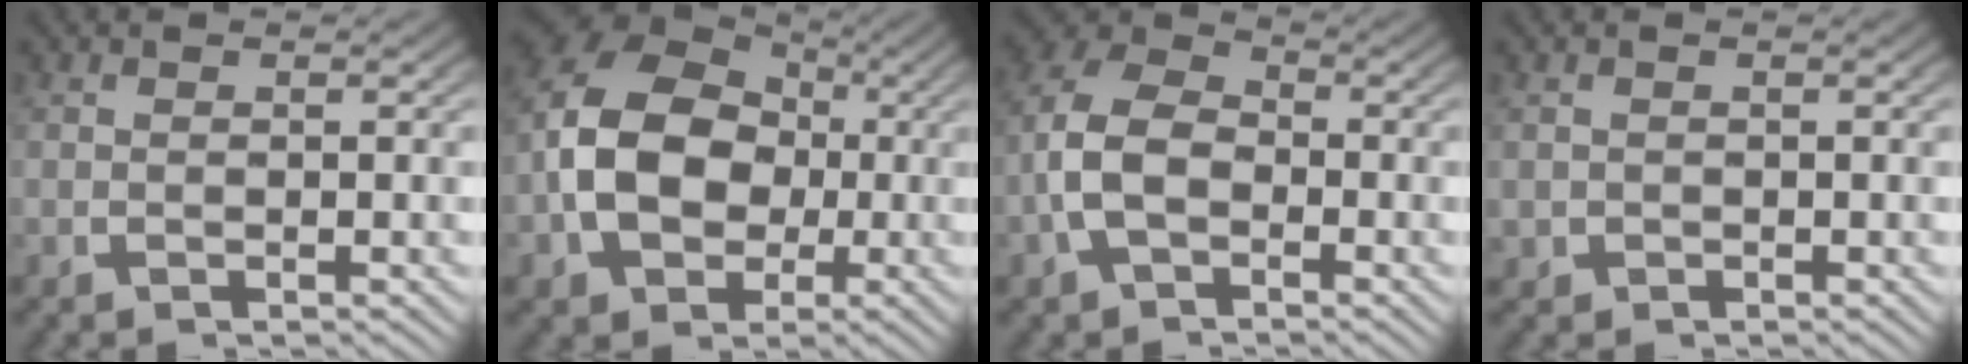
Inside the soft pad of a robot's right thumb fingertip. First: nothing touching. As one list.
[{"total": 11.5, "force": [0.3, 8.8, 7.4], "torque": [-0.176, -0.031, 0.020]}, {"total": 7.5, "force": [-0.9, 5.4, 5.1], "torque": [-0.109, -0.020, -0.013]}, {"total": 1.3, "force": [0.0, 1.2, 0.3], "torque": [-0.008, -0.010, 0.006]}]